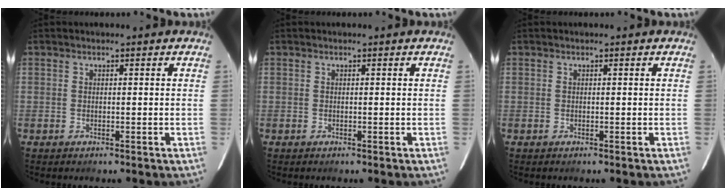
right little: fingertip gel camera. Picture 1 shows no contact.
{"total": 0.0}
{"total": 0.0}